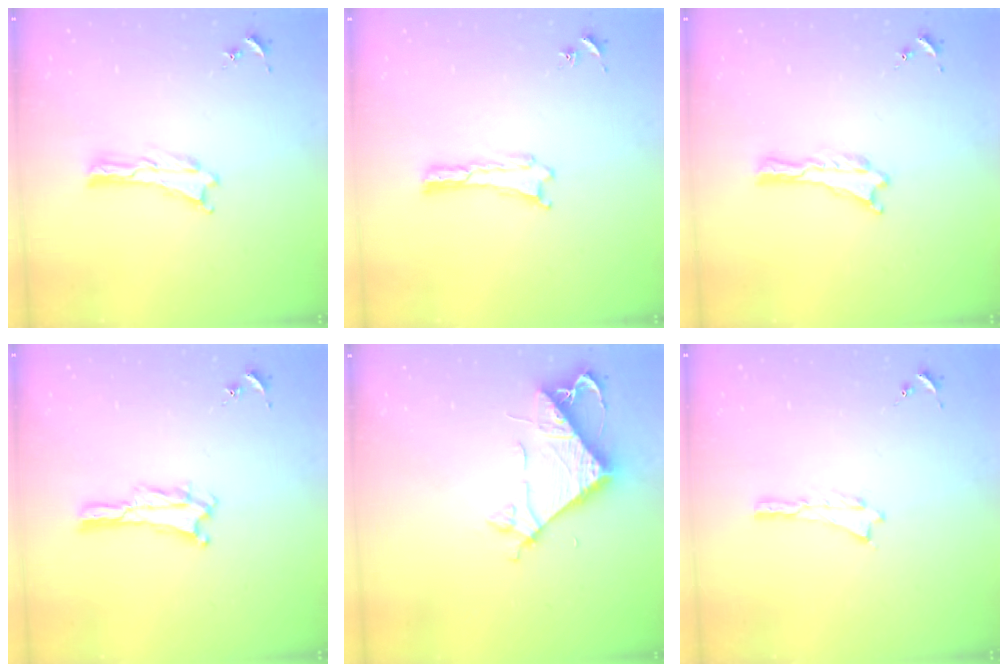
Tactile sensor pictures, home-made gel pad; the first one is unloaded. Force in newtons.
{"total": 0.0}
{"total": 0.0}
{"total": 1.3, "press": 1.3, "slide": 0.4}
{"total": 7.1, "press": 7.1, "slide": 0.6}
{"total": 0.0}